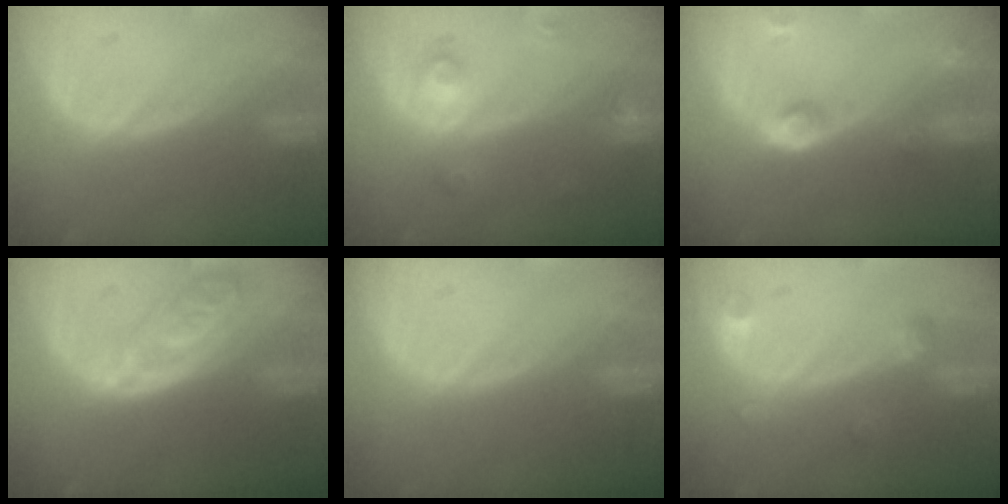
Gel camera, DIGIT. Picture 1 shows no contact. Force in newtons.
{"total": 3.4, "press": 3.1, "slide": 1.2}
{"total": 4.0, "press": 3.9, "slide": 0.9}
{"total": 5.4, "press": 5.1, "slide": 1.9}
{"total": 0.0}
{"total": 2.6, "press": 2.6, "slide": 0.5}